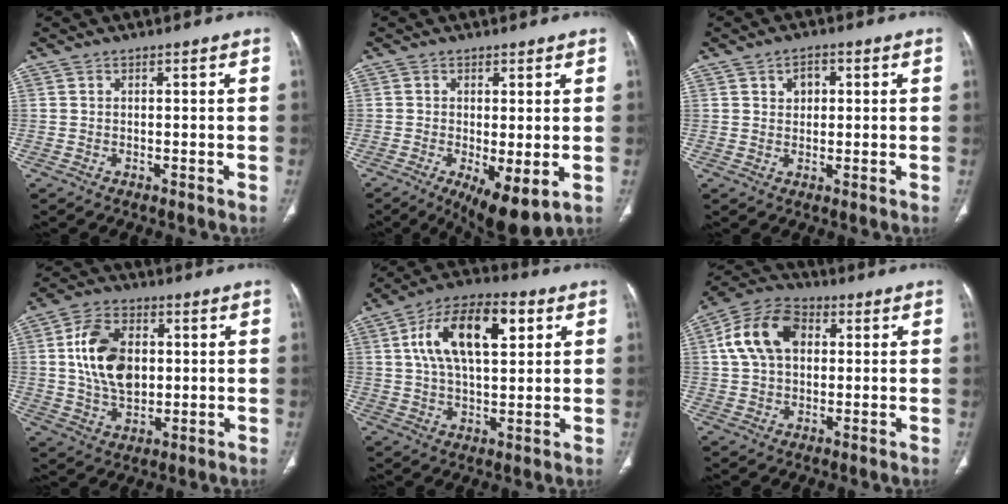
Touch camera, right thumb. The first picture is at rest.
{"total": 8.8, "force": [-2.4, 3.2, 7.9], "torque": [-0.128, -0.019, -0.031]}
{"total": 3.4, "force": [1.1, 2.5, 2.1], "torque": [-0.018, 0.000, 0.017]}
{"total": 13.8, "force": [1.9, 9.0, 10.2], "torque": [-0.169, -0.001, 0.036]}
{"total": 16.8, "force": [5.1, 8.1, 13.8], "torque": [-0.227, 0.009, 0.084]}
{"total": 12.9, "force": [2.9, 8.8, 9.0], "torque": [-0.157, 0.021, 0.043]}